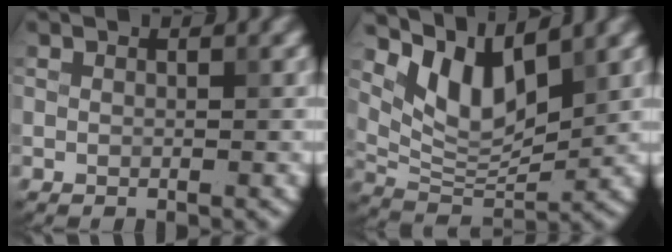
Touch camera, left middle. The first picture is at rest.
{"total": 6.5, "force": [3.9, 2.7, 4.5], "torque": [-0.090, -0.012, 0.072]}